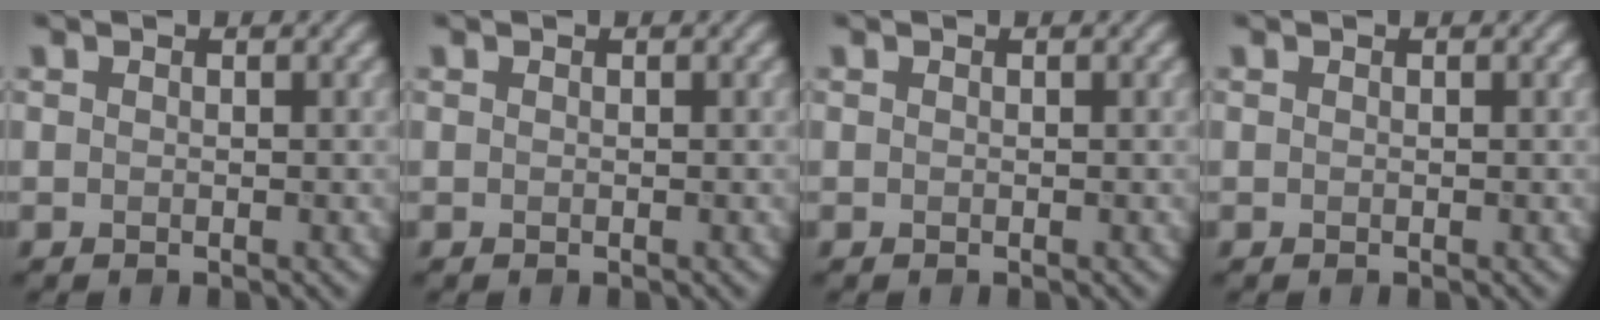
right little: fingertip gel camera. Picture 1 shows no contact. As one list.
[{"total": 0.0}, {"total": 0.0}, {"total": 0.0}]